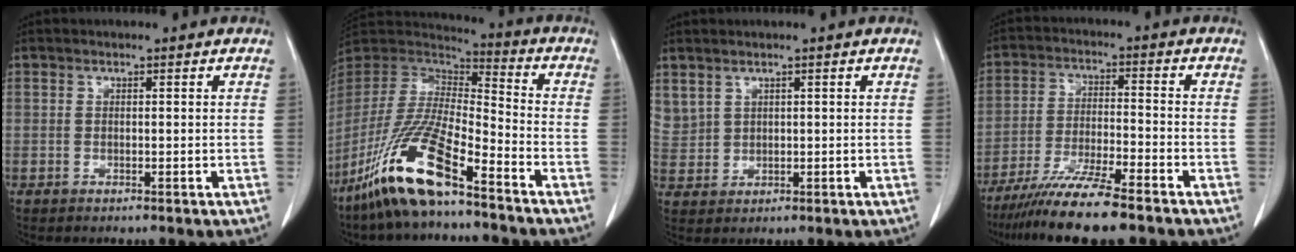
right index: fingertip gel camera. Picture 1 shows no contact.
{"total": 17.0, "force": [-11.2, 2.5, 12.5], "torque": [-0.269, -0.028, -0.215]}
{"total": 4.4, "force": [3.0, 2.9, 1.5], "torque": [-0.038, 0.007, 0.075]}
{"total": 11.9, "force": [-9.3, 0.3, 7.4], "torque": [-0.123, -0.032, -0.158]}